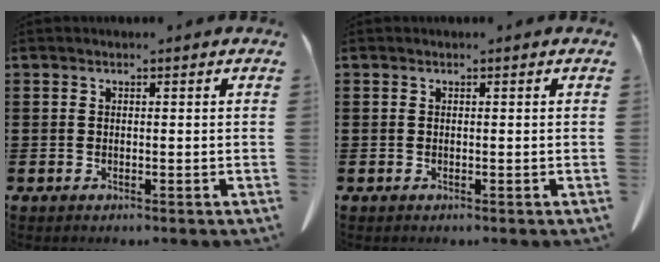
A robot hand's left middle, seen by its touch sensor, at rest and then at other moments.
{"total": 0.0}